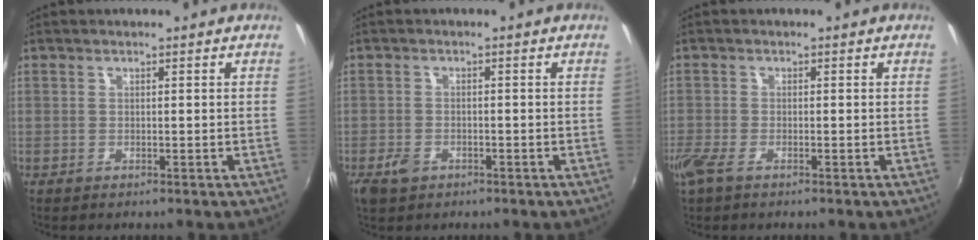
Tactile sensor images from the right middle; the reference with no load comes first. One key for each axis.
{"total": 3.6, "fx": -2.2, "fy": 2.3, "fz": 1.7, "tx": -0.042, "ty": -0.005, "tz": -0.040}
{"total": 3.3, "fx": -2.1, "fy": 1.1, "fz": 2.3, "tx": -0.055, "ty": -0.011, "tz": -0.043}